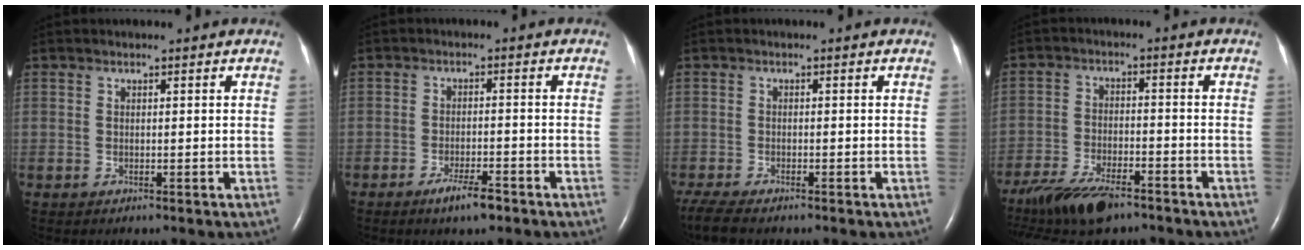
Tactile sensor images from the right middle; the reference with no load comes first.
{"total": 4.3, "force": [-3.1, 0.7, 3.0], "torque": [-0.058, -0.004, -0.052]}
{"total": 5.1, "force": [-4.3, 0.9, 2.7], "torque": [-0.059, -0.017, -0.075]}
{"total": 12.4, "force": [-9.6, 3.6, 7.0], "torque": [-0.134, -0.021, -0.166]}